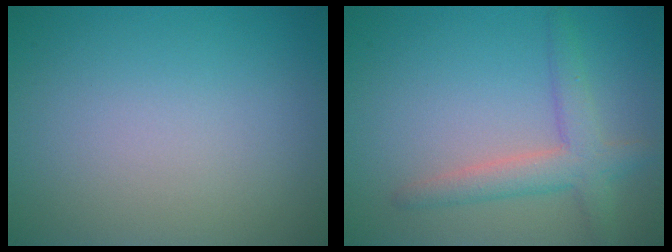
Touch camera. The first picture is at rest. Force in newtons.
{"total": 3.5, "press": 3.5, "slide": 0.2}